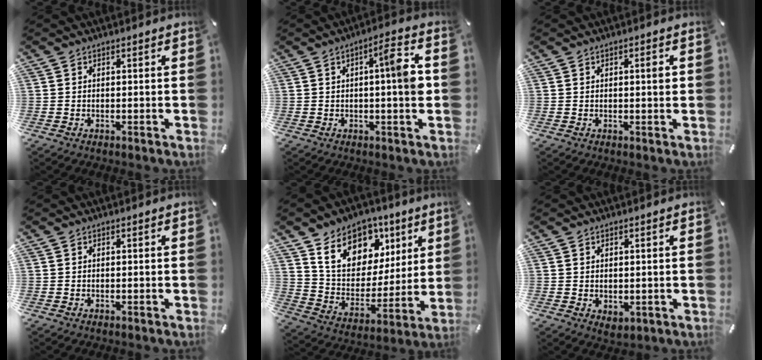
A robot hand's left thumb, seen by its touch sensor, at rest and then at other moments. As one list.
[{"total": 8.5, "force": [0.6, 1.2, 8.4], "torque": [-0.126, 0.000, 0.000]}, {"total": 1.7, "force": [0.4, 0.3, 1.6], "torque": [-0.015, -0.004, 0.000]}, {"total": 0.0}, {"total": 14.6, "force": [7.9, 11.2, 5.1], "torque": [-0.090, -0.048, 0.149]}, {"total": 1.5, "force": [0.7, 1.2, 0.5], "torque": [-0.002, -0.001, 0.010]}]